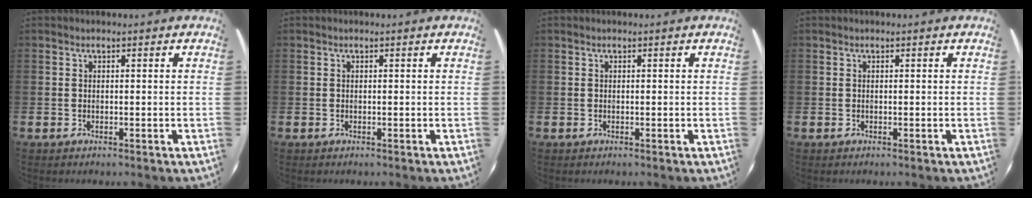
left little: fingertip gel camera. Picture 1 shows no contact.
{"total": 0.0}
{"total": 0.0}
{"total": 0.0}